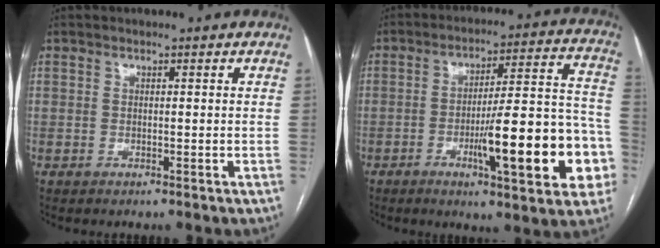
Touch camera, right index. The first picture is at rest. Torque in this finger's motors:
{"motor_torque": [1.26, -0.88, 0.46, 0.21]}